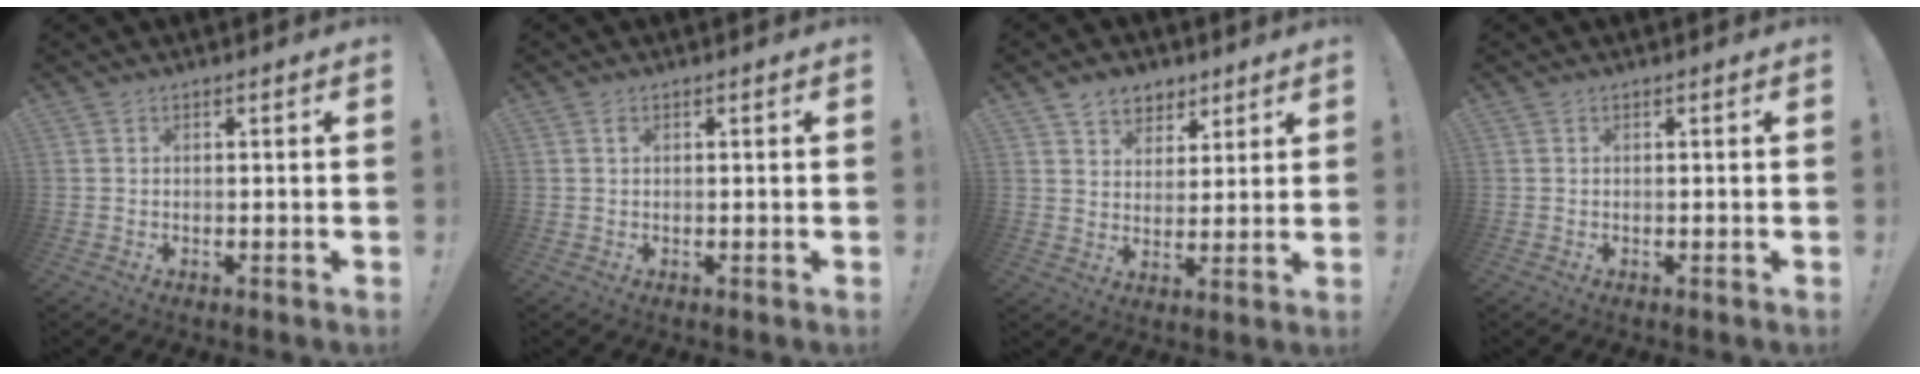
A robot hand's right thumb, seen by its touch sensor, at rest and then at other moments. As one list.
[{"total": 0.6, "force": [0.2, 0.4, 0.5], "torque": [-0.004, -0.001, 0.001]}, {"total": 7.8, "force": [5.1, 5.7, 1.4], "torque": [-0.018, -0.032, 0.100]}, {"total": 0.0}]